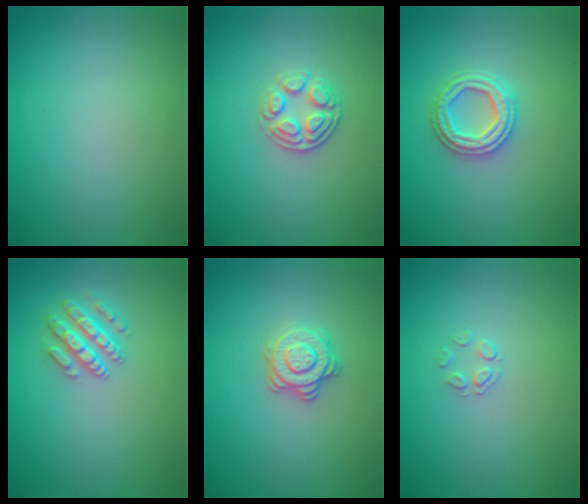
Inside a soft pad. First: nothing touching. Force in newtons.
{"total": 2.7, "press": 2.5, "slide": 0.9}
{"total": 3.4, "press": 3.3, "slide": 0.7}
{"total": 2.9, "press": 2.9, "slide": 0.7}
{"total": 2.8, "press": 2.6, "slide": 1.0}
{"total": 1.1, "press": 0.5, "slide": 1.0}